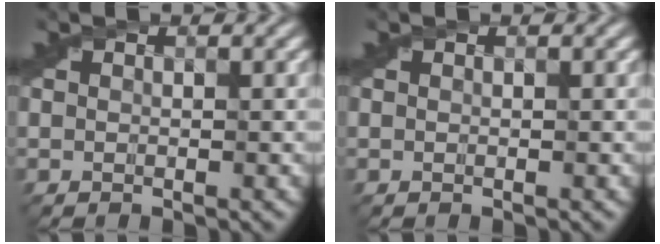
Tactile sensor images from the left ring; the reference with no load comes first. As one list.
[{"total": 0.0}]